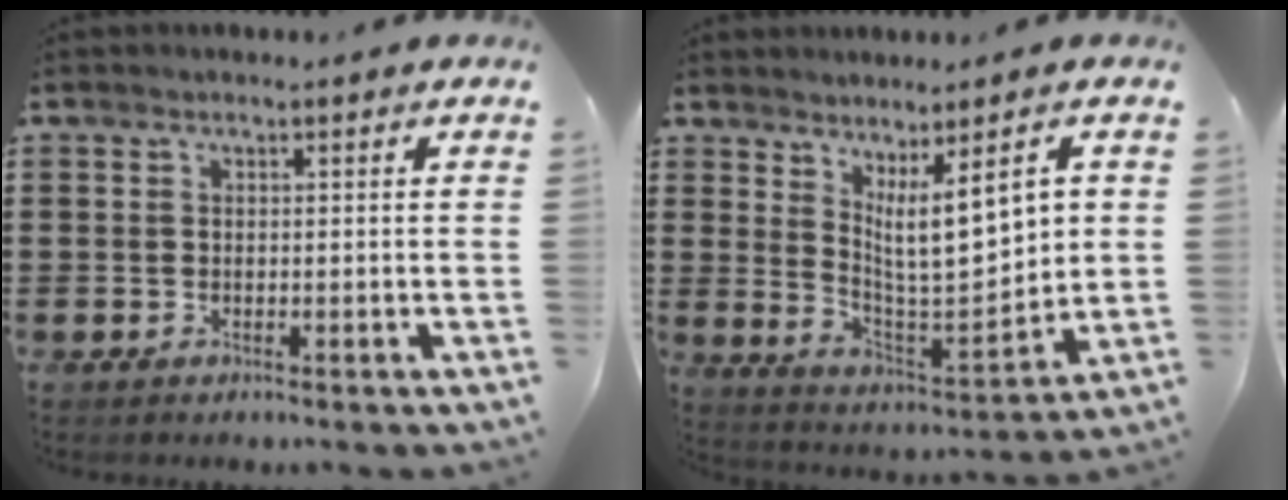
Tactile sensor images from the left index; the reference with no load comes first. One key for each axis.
{"total": 9.8, "fx": 5.2, "fy": 2.2, "fz": 8.1, "tx": -0.138, "ty": -0.029, "tz": 0.087}